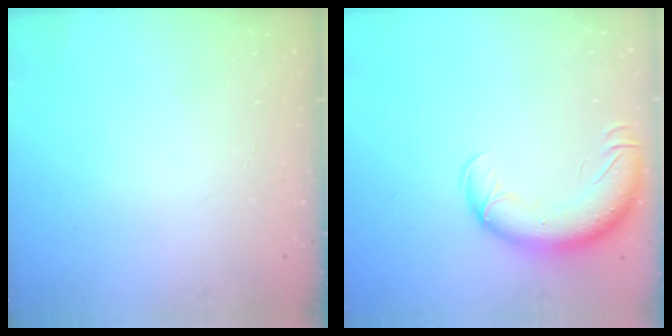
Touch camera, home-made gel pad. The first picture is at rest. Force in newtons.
{"total": 16.3, "press": 15.9, "slide": 3.8}